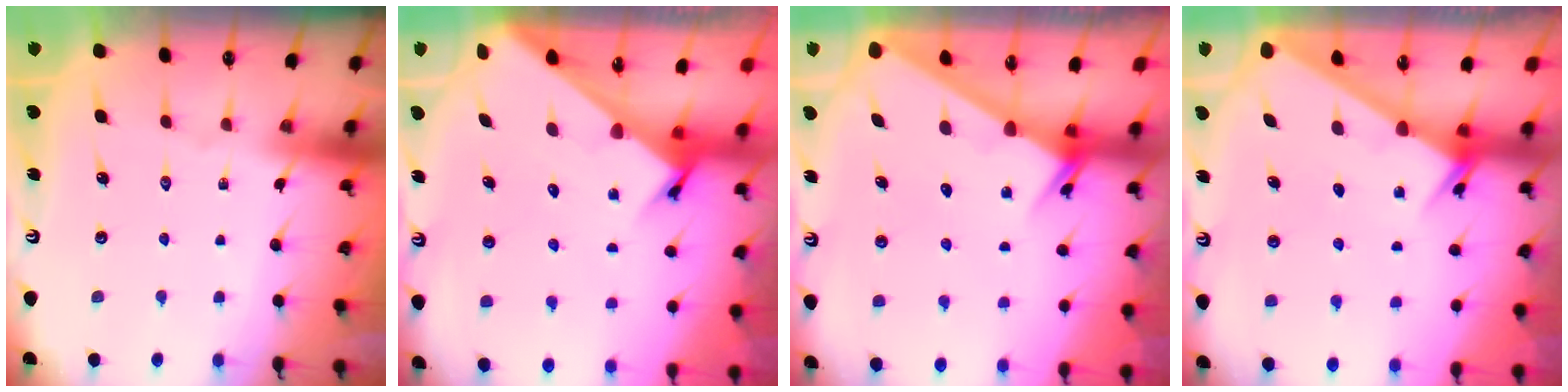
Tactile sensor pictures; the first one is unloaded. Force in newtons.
{"total": 2.7, "press": 2.6, "slide": 0.3}
{"total": 2.3, "press": 2.3, "slide": 0.1}
{"total": 1.9, "press": 1.9, "slide": 0.1}